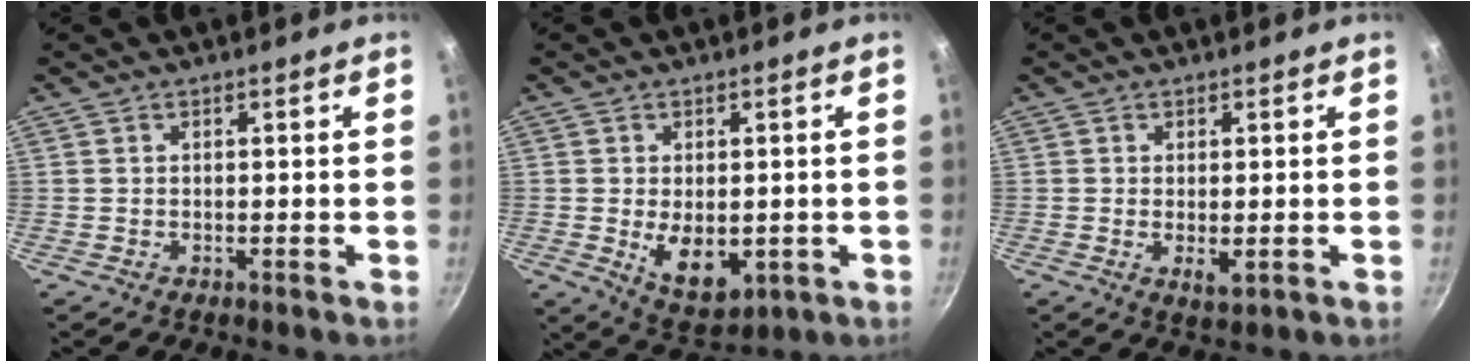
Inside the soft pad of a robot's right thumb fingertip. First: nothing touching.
{"total": 8.8, "force": [-1.1, 5.5, 6.7], "torque": [-0.089, -0.013, 0.003]}
{"total": 2.5, "force": [-0.3, 1.0, 2.3], "torque": [-0.042, -0.011, -0.002]}